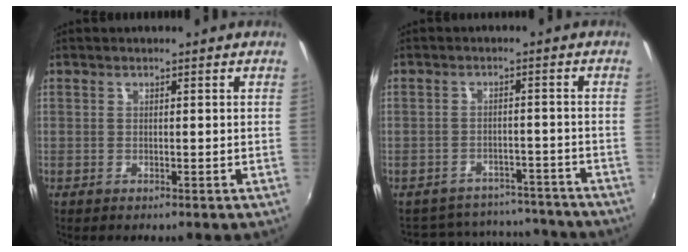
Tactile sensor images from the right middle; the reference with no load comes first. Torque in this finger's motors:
{"motor_torque": [-0.14, -0.24, -0.49, -0.20]}